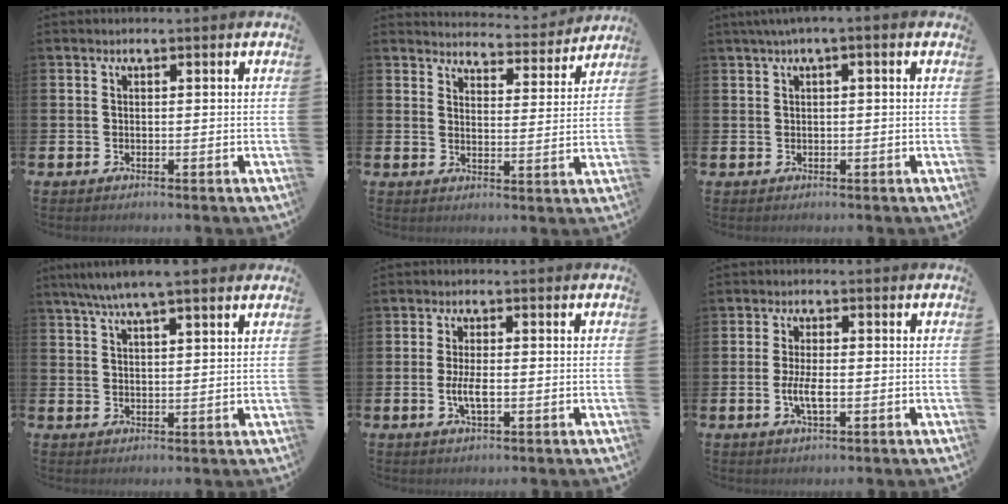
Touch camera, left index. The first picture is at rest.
{"total": 4.2, "force": [4.2, 0.5, 0.2], "torque": [-0.010, -0.039, 0.069]}
{"total": 1.4, "force": [0.5, 0.0, 1.4], "torque": [-0.026, 0.003, 0.009]}
{"total": 6.0, "force": [5.3, 0.4, 2.8], "torque": [-0.061, -0.013, 0.094]}
{"total": 3.2, "force": [-0.5, 1.2, 3.0], "torque": [-0.059, -0.003, -0.012]}
{"total": 3.6, "force": [-0.7, 1.3, 3.2], "torque": [-0.063, -0.002, -0.015]}